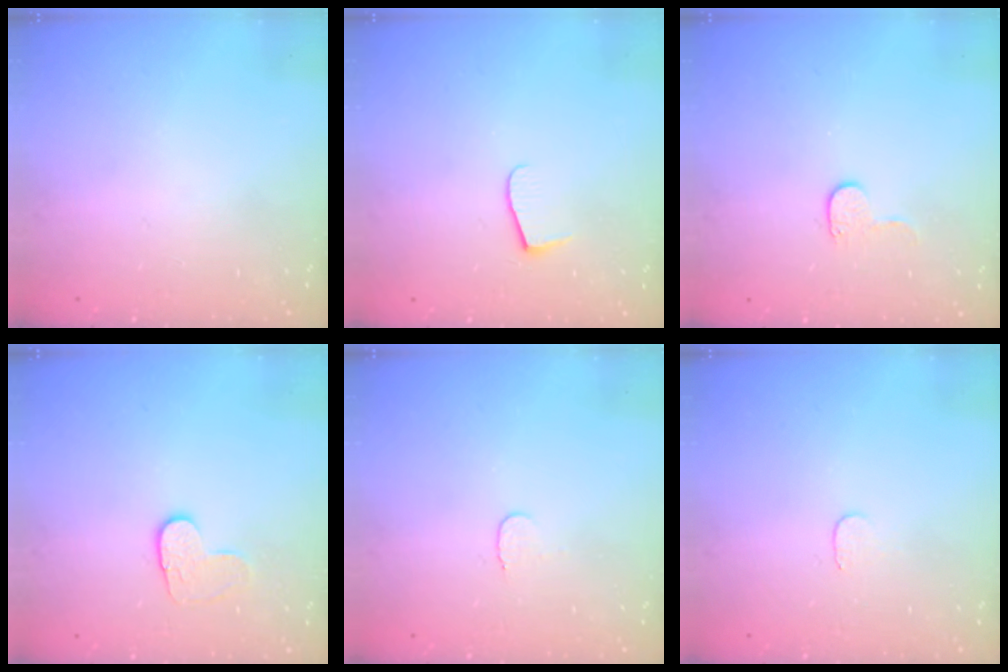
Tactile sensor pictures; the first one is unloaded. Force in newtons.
{"total": 6.2, "press": 6.2, "slide": 0.4}
{"total": 4.1, "press": 4.1, "slide": 0.4}
{"total": 4.9, "press": 4.8, "slide": 0.5}
{"total": 3.6, "press": 3.6, "slide": 0.4}
{"total": 3.0, "press": 3.0, "slide": 0.3}